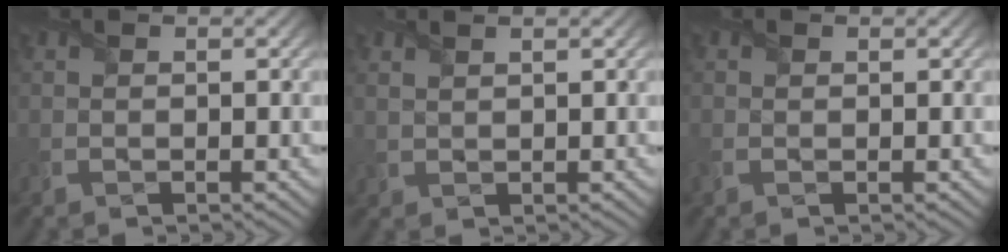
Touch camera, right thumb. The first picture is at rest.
{"total": 1.2, "force": [1.1, 0.2, 0.5], "torque": [-0.016, 0.001, 0.027]}
{"total": 0.8, "force": [0.1, 0.6, 0.6], "torque": [-0.015, -0.001, 0.002]}